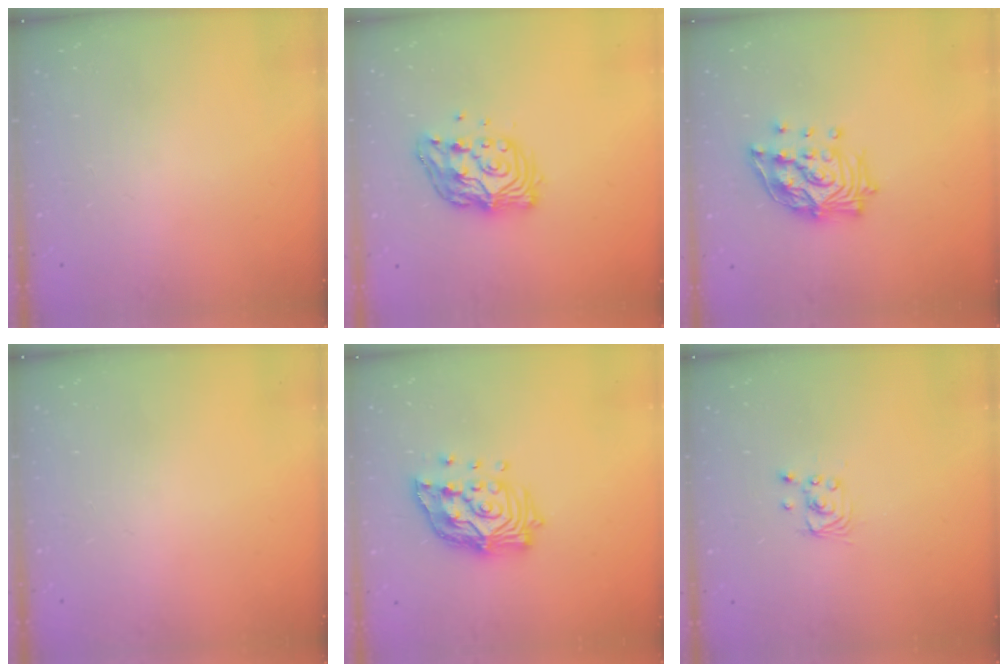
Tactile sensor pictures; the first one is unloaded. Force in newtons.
{"total": 13.8, "press": 13.7, "slide": 1.6}
{"total": 14.1, "press": 14.0, "slide": 1.4}
{"total": 0.0}
{"total": 16.1, "press": 16.0, "slide": 1.8}
{"total": 2.5, "press": 2.5, "slide": 0.1}